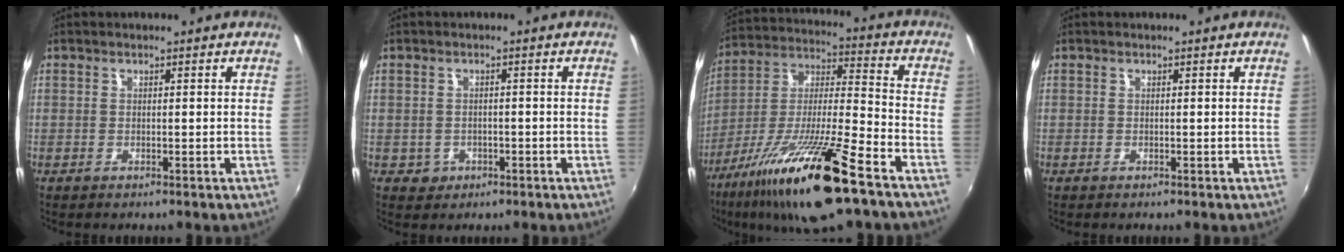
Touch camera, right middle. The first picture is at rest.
{"total": 2.8, "force": [-0.9, 2.6, 0.8], "torque": [-0.022, 0.001, -0.008]}
{"total": 21.5, "force": [-13.4, 2.3, 16.6], "torque": [-0.306, -0.032, -0.239]}
{"total": 0.0}